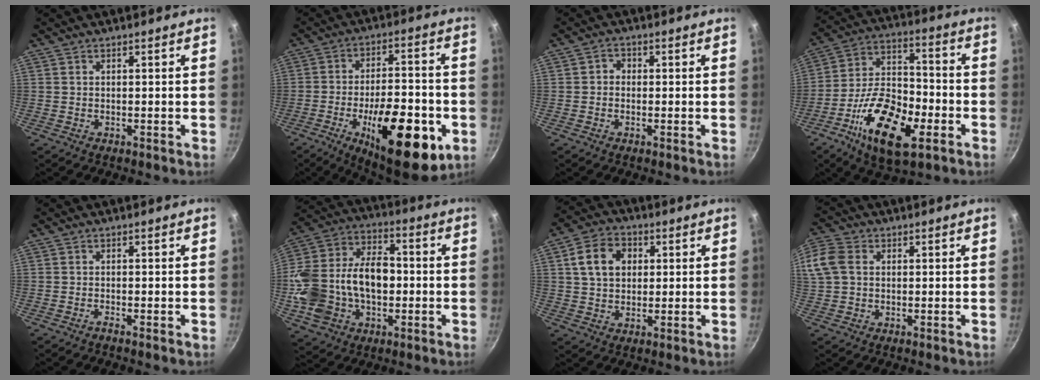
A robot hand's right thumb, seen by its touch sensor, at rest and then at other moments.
{"total": 22.3, "force": [-7.8, 8.9, 19.0], "torque": [-0.250, 0.021, -0.108]}
{"total": 1.9, "force": [-0.2, 1.7, 0.9], "torque": [-0.008, 0.007, -0.008]}
{"total": 20.4, "force": [-8.3, 9.6, 15.9], "torque": [-0.269, 0.035, -0.154]}
{"total": 0.6, "force": [-0.5, -0.1, 0.4], "torque": [-0.015, 0.003, -0.011]}
{"total": 21.0, "force": [-2.1, 14.5, 15.1], "torque": [-0.264, 0.043, -0.034]}
{"total": 9.3, "force": [2.5, 7.0, 5.6], "torque": [-0.083, 0.008, 0.035]}
{"total": 11.8, "force": [2.4, 9.2, 6.9], "torque": [-0.170, 0.028, 0.039]}